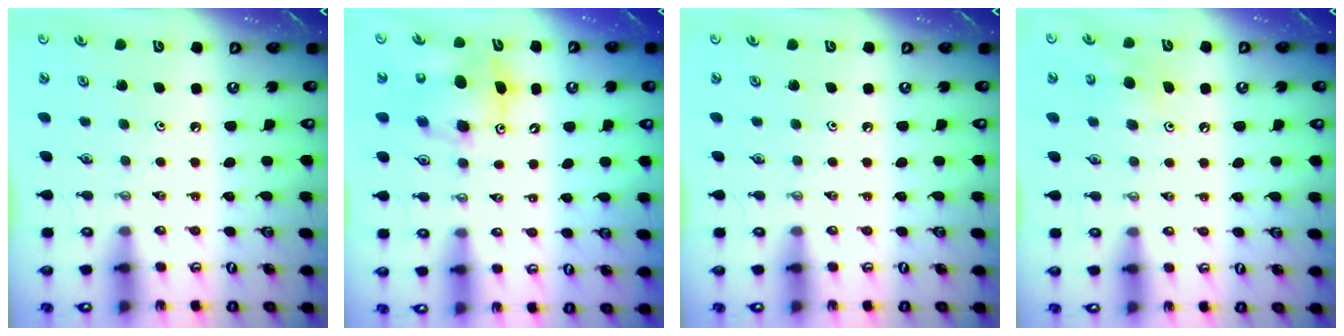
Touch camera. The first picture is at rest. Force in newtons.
{"total": 8.3, "press": 8.1, "slide": 1.9}
{"total": 0.0}
{"total": 5.8, "press": 5.7, "slide": 1.0}